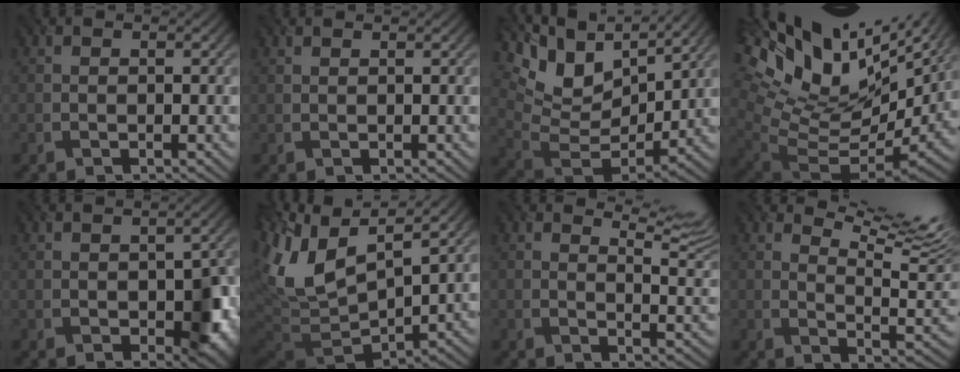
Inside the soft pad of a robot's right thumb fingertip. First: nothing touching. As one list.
[{"total": 0.6, "force": [0.6, 0.0, 0.2], "torque": [-0.007, 0.000, 0.010]}, {"total": 13.6, "force": [7.9, 7.1, 8.5], "torque": [-0.195, 0.018, 0.143]}, {"total": 19.0, "force": [9.6, 9.8, 13.0], "torque": [-0.230, 0.008, 0.187]}, {"total": 5.4, "force": [-0.8, 3.0, 4.4], "torque": [-0.062, -0.012, -0.004]}, {"total": 12.8, "force": [4.4, 5.9, 10.5], "torque": [-0.246, 0.012, 0.080]}, {"total": 6.7, "force": [5.2, 1.3, 4.0], "torque": [-0.071, -0.002, 0.080]}, {"total": 11.0, "force": [7.8, 2.6, 7.2], "torque": [-0.125, 0.004, 0.111]}]